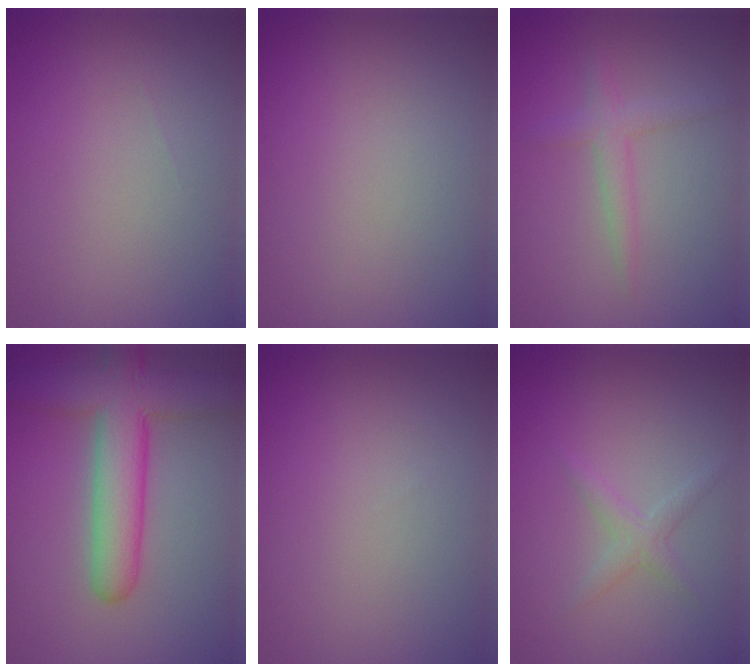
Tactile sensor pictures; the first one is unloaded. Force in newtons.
{"total": 0.0}
{"total": 2.0, "press": 2.0, "slide": 0.1}
{"total": 8.0, "press": 8.0, "slide": 0.5}
{"total": 0.0}
{"total": 1.5, "press": 1.5, "slide": 0.1}